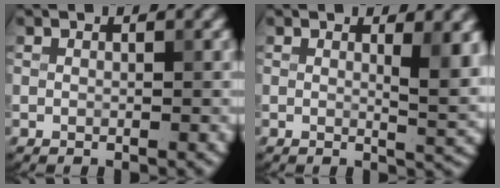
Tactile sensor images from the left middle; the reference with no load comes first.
{"total": 3.6, "force": [1.1, 0.9, 3.3], "torque": [-0.041, -0.009, 0.019]}